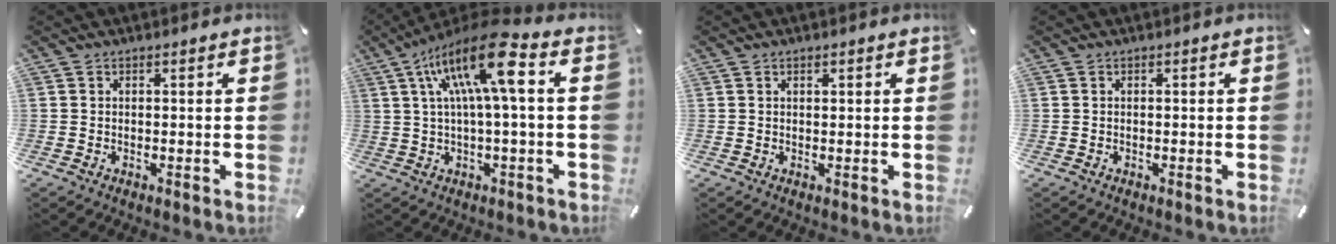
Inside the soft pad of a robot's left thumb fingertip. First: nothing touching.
{"total": 16.8, "force": [4.7, 4.4, 15.5], "torque": [-0.299, -0.006, 0.071]}
{"total": 0.6, "force": [0.4, 0.3, 0.4], "torque": [-0.007, 0.001, 0.007]}
{"total": 0.0}